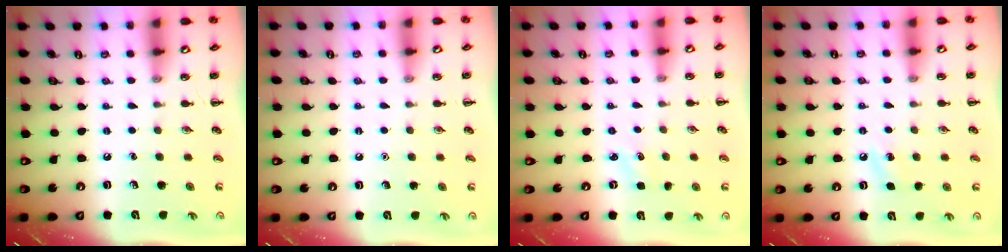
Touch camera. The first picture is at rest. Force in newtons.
{"total": 1.6, "press": 1.6, "slide": 0.1}
{"total": 2.0, "press": 1.9, "slide": 0.6}
{"total": 4.5, "press": 4.3, "slide": 1.2}